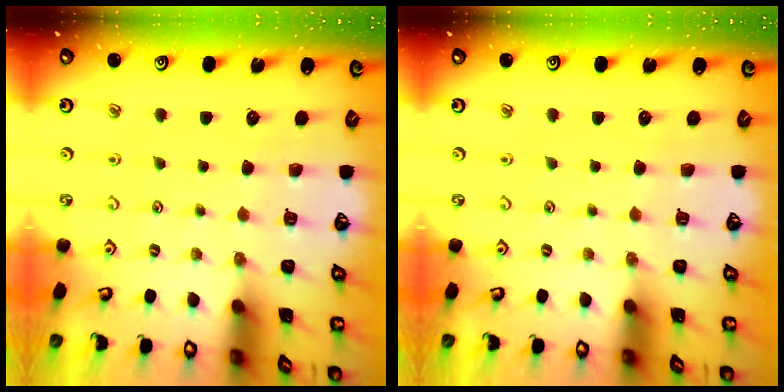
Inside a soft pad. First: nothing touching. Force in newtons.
{"total": 0.0}